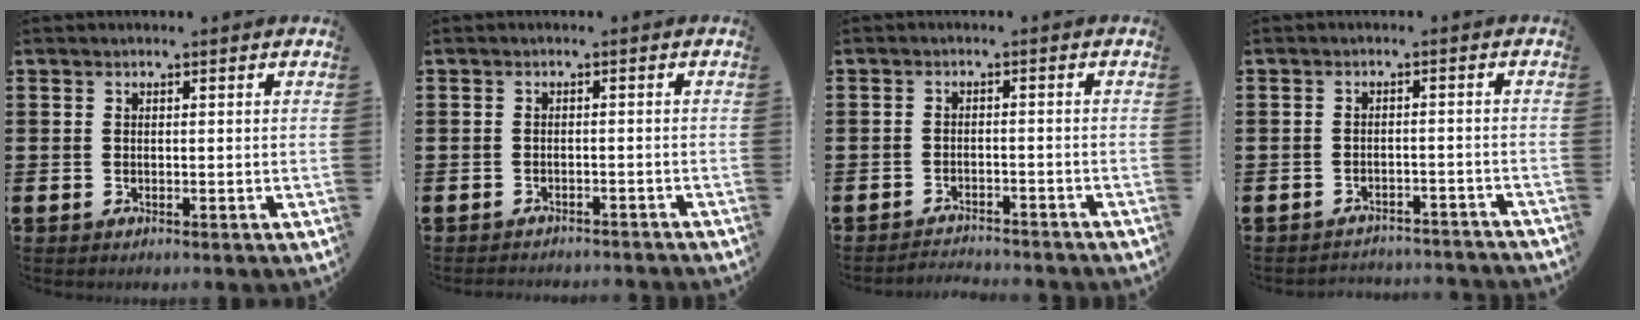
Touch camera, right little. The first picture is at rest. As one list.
[{"total": 1.2, "force": [-1.2, -0.1, -0.1], "torque": [-0.001, 0.003, -0.025]}, {"total": 2.0, "force": [-2.0, -0.1, -0.1], "torque": [-0.002, 0.005, -0.042]}, {"total": 2.1, "force": [-2.1, 0.0, -0.2], "torque": [-0.004, 0.004, -0.046]}]